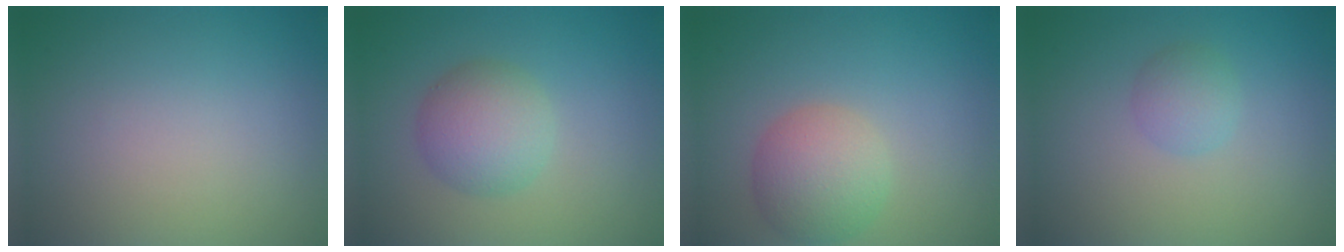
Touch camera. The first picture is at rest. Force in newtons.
{"total": 4.3, "press": 4.3, "slide": 0.1}
{"total": 4.6, "press": 4.6, "slide": 0.2}
{"total": 1.9, "press": 1.9, "slide": 0.1}